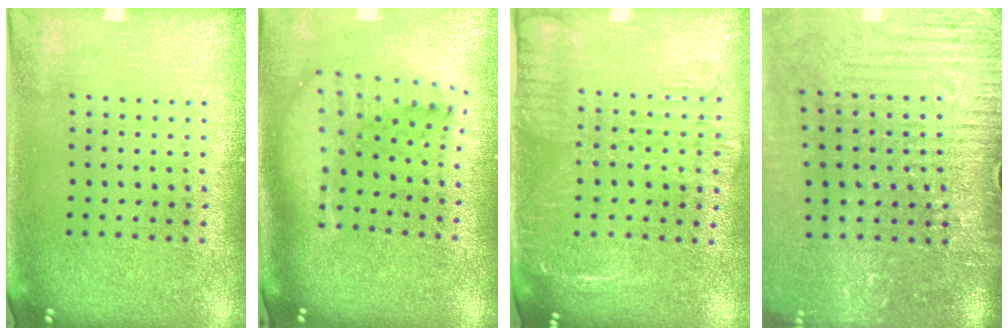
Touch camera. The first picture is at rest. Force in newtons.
{"total": 2.1, "press": 1.7, "slide": 1.3}
{"total": 1.9, "press": 1.6, "slide": 1.0}
{"total": 4.1, "press": 3.7, "slide": 2.0}